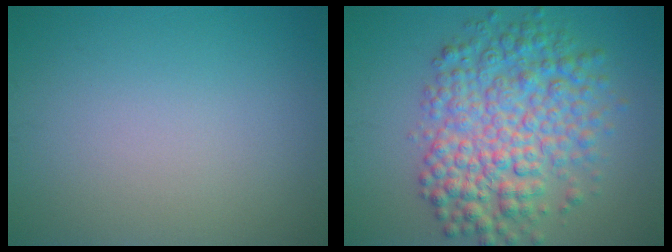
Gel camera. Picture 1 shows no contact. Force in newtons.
{"total": 8.1, "press": 8.1, "slide": 0.1}